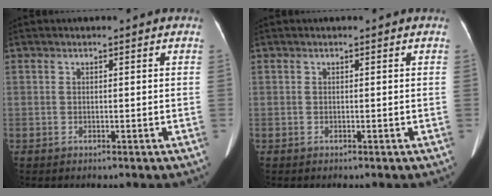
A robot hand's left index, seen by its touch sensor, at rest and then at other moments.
{"total": 0.0}